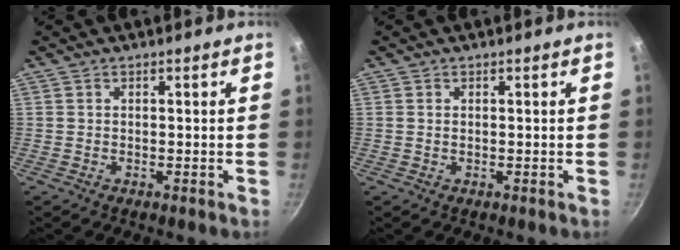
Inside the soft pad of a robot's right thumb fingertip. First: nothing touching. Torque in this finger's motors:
{"motor_torque": [-0.41, 0.05, -0.32, 0.18, -0.02]}